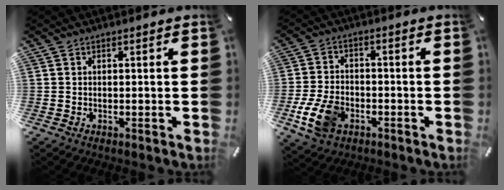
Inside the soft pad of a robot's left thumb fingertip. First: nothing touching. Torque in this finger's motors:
{"motor_torque": [1.15, 2.07, 0.53, 0.08, 0.13]}